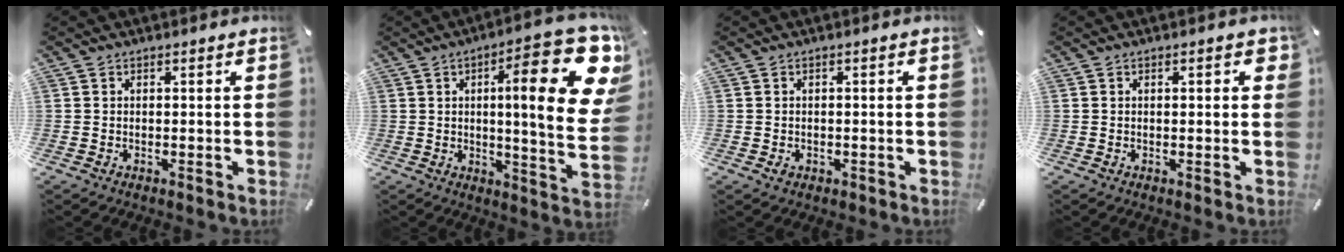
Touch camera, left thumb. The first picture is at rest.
{"total": 24.4, "force": [7.9, 6.0, 22.3], "torque": [-0.313, -0.051, 0.113]}
{"total": 1.4, "force": [-0.5, 1.1, 0.7], "torque": [-0.014, 0.002, -0.010]}
{"total": 2.3, "force": [0.5, 0.9, 2.1], "torque": [-0.027, 0.000, 0.003]}